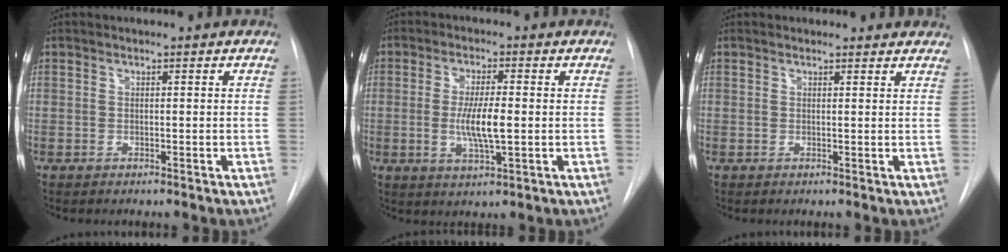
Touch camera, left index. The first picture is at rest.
{"total": 6.5, "force": [-1.3, 1.0, 6.3], "torque": [-0.123, -0.015, -0.021]}
{"total": 2.3, "force": [2.1, 1.0, 0.2], "torque": [0.002, -0.005, 0.008]}